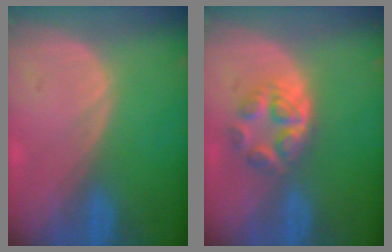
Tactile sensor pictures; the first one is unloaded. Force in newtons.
{"total": 5.6, "press": 5.0, "slide": 2.5}